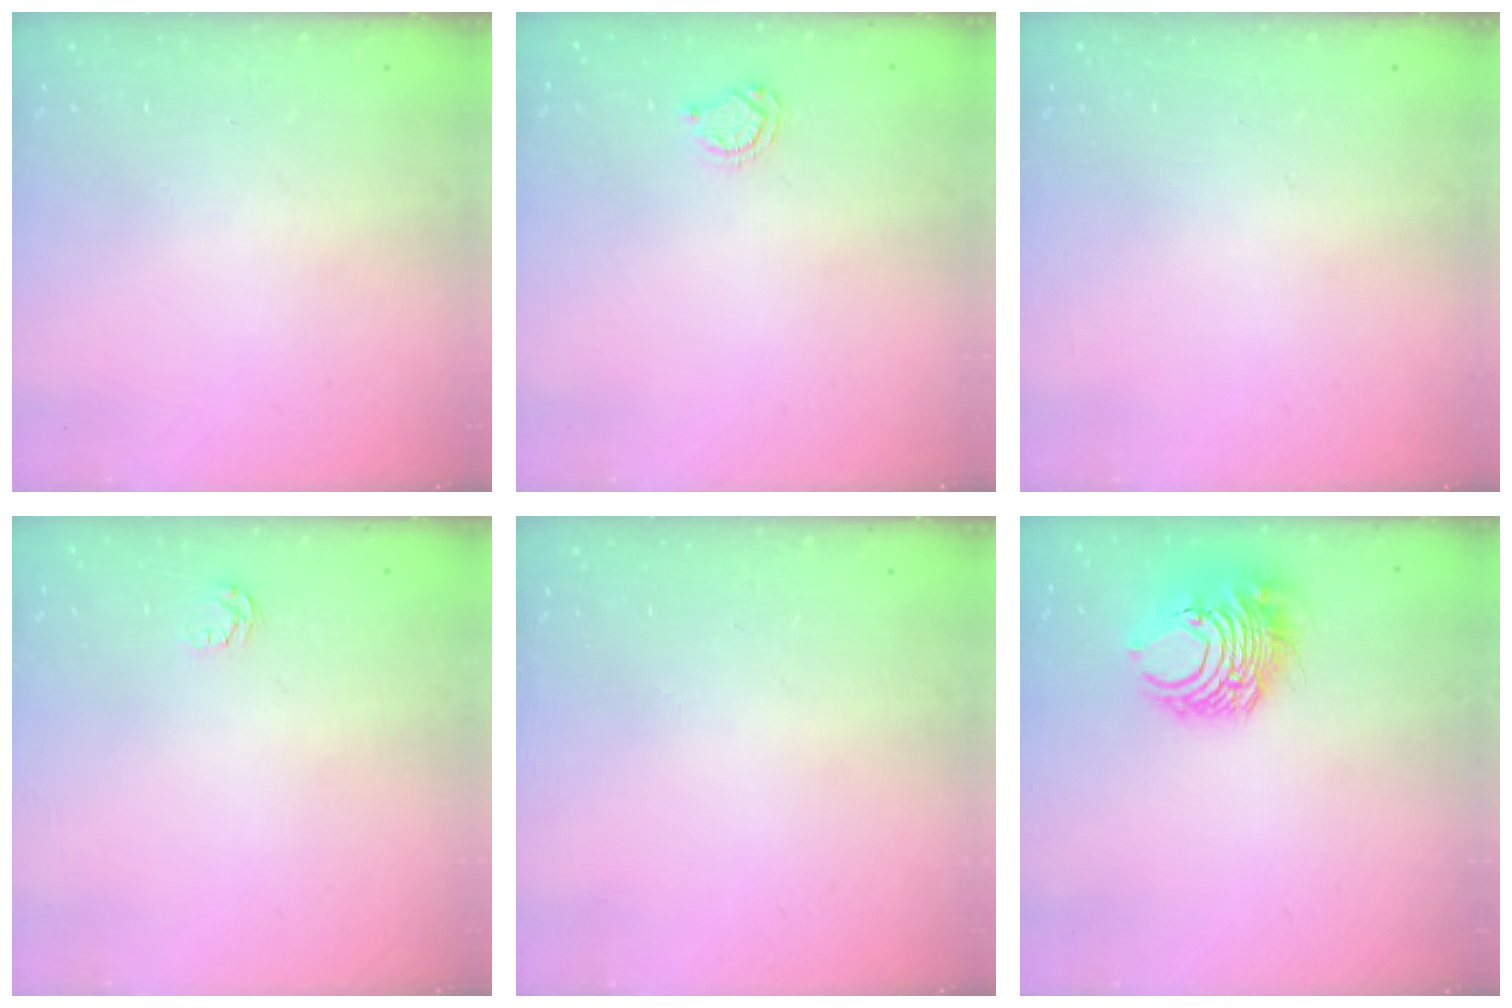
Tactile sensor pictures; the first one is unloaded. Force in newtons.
{"total": 4.7, "press": 4.7, "slide": 0.6}
{"total": 0.0}
{"total": 2.6, "press": 2.6, "slide": 0.4}
{"total": 0.0}
{"total": 10.7, "press": 10.6, "slide": 1.6}